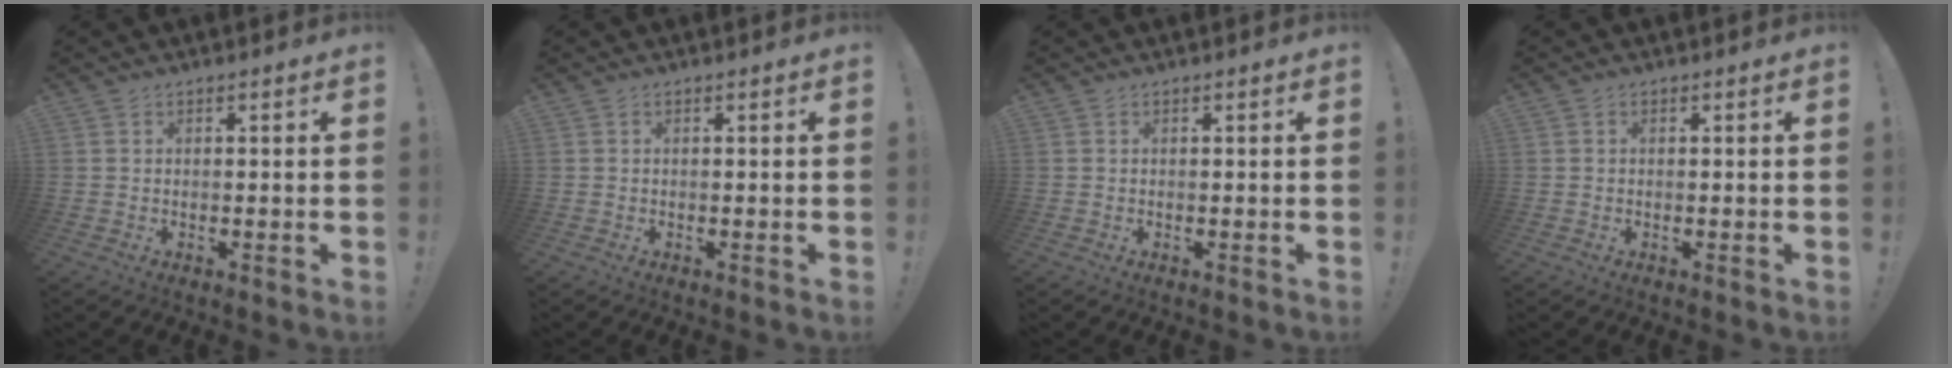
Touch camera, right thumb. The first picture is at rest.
{"total": 0.0}
{"total": 0.0}
{"total": 0.0}